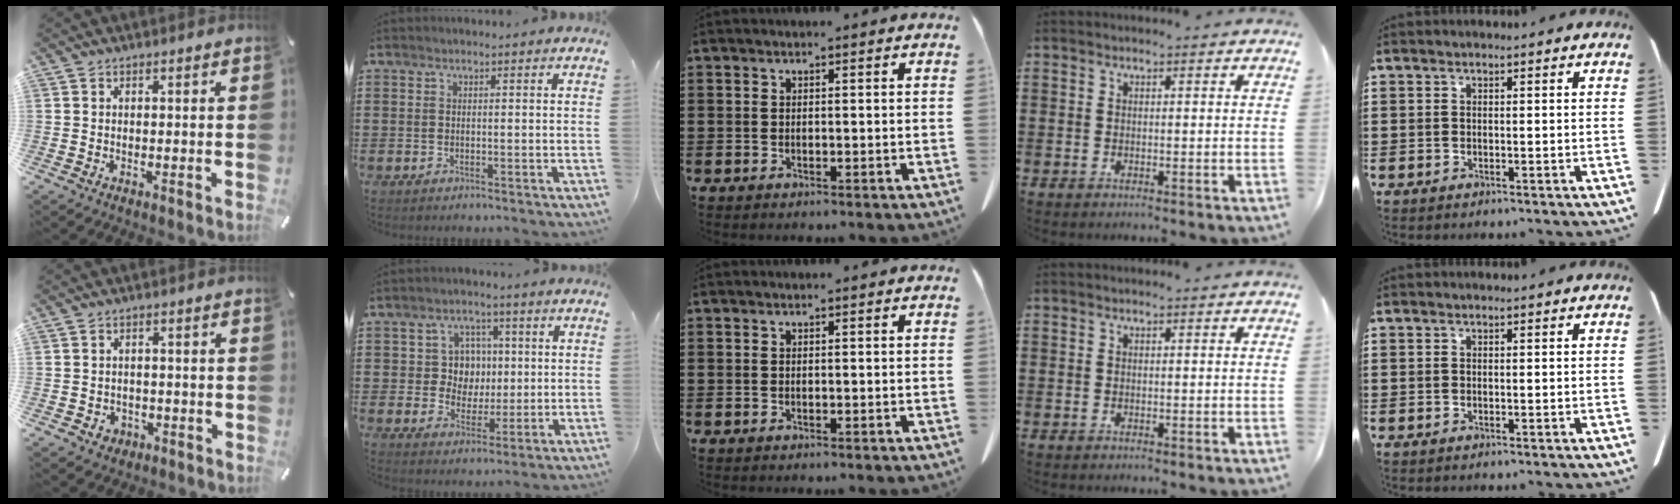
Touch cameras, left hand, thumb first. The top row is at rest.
{"thumb": {"total": 2.7, "force": [-0.9, 2.5, 0.8], "torque": [-0.008, 0.000, -0.020]}, "index": {"total": 6.4, "force": [1.0, 5.8, 2.4], "torque": [-0.064, 0.017, 0.016]}}